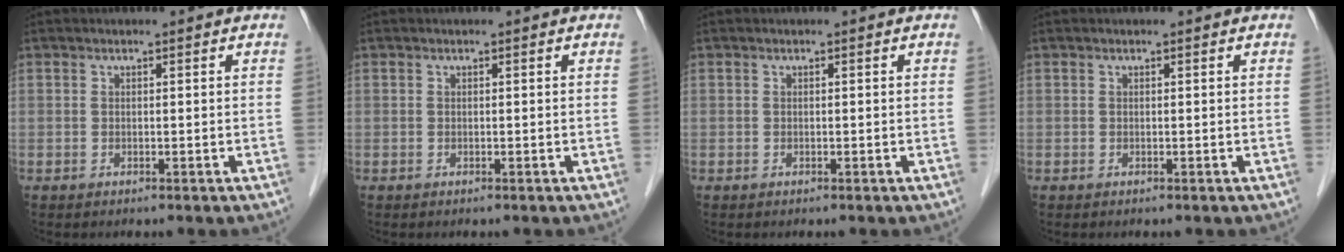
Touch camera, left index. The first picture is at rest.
{"total": 0.0}
{"total": 0.0}
{"total": 0.0}